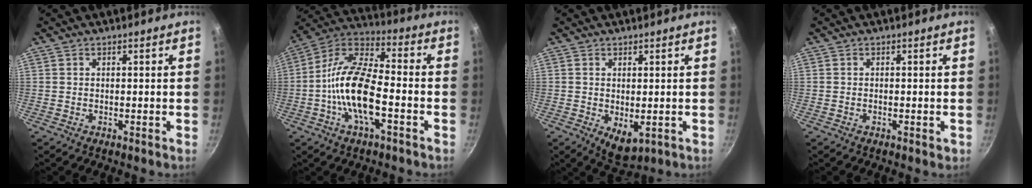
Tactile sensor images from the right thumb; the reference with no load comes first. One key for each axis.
{"total": 16.0, "fx": -4.0, "fy": 6.7, "fz": 13.9, "tx": -0.257, "ty": 0.040, "tz": -0.096}
{"total": 5.0, "fx": -0.5, "fy": 2.9, "fz": 4.1, "tx": -0.054, "ty": -0.013, "tz": 0.002}
{"total": 0.8, "fx": -0.3, "fy": 0.4, "fz": 0.6, "tx": -0.007, "ty": 0.002, "tz": -0.005}